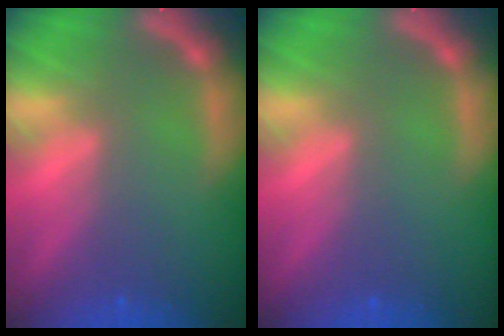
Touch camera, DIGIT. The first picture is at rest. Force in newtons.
{"total": 0.0}